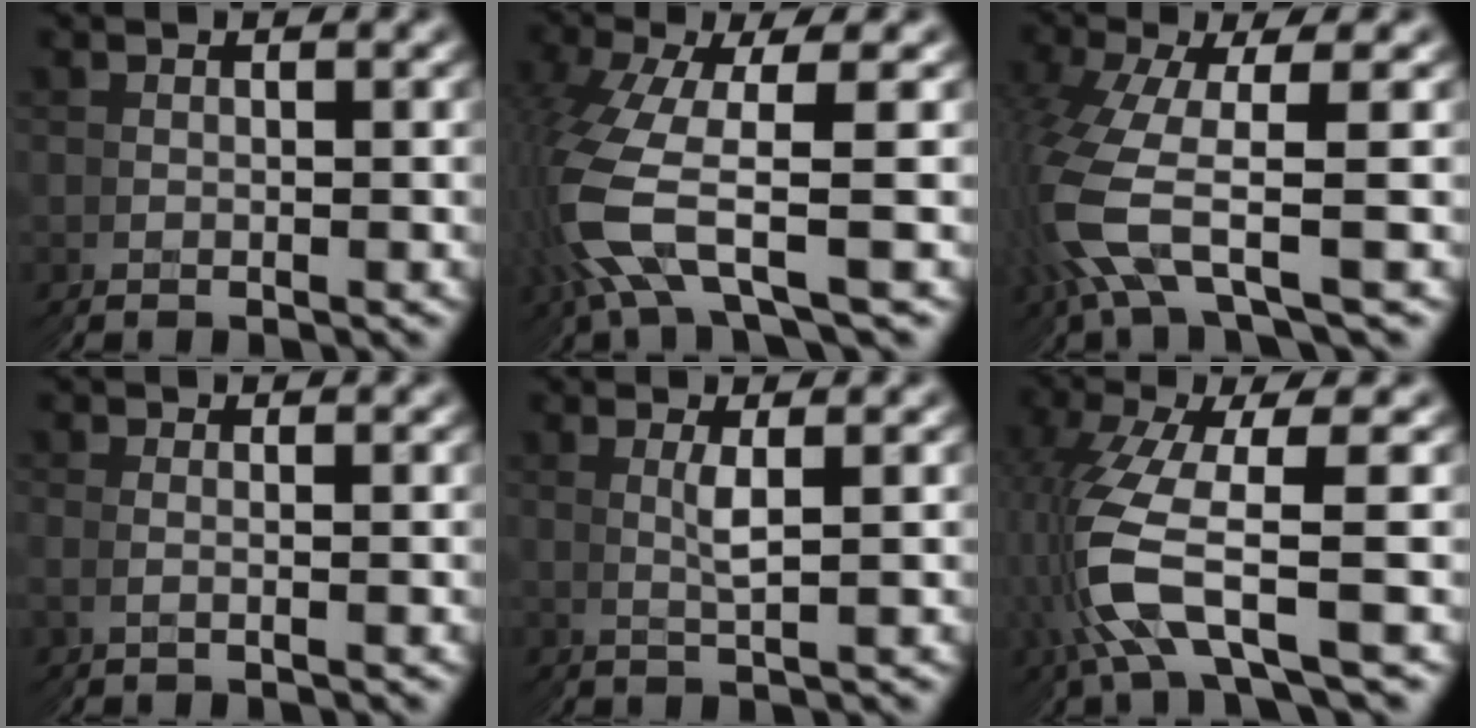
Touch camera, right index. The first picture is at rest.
{"total": 5.4, "force": [-0.8, 3.1, 4.4], "torque": [-0.143, -0.031, -0.002]}
{"total": 4.7, "force": [-0.6, 2.5, 4.0], "torque": [-0.131, -0.029, 0.003]}
{"total": 0.0}
{"total": 1.2, "force": [0.9, -0.8, 0.1], "torque": [-0.010, 0.003, 0.017]}
{"total": 5.9, "force": [-0.9, 2.8, 5.2], "torque": [-0.145, -0.020, -0.007]}